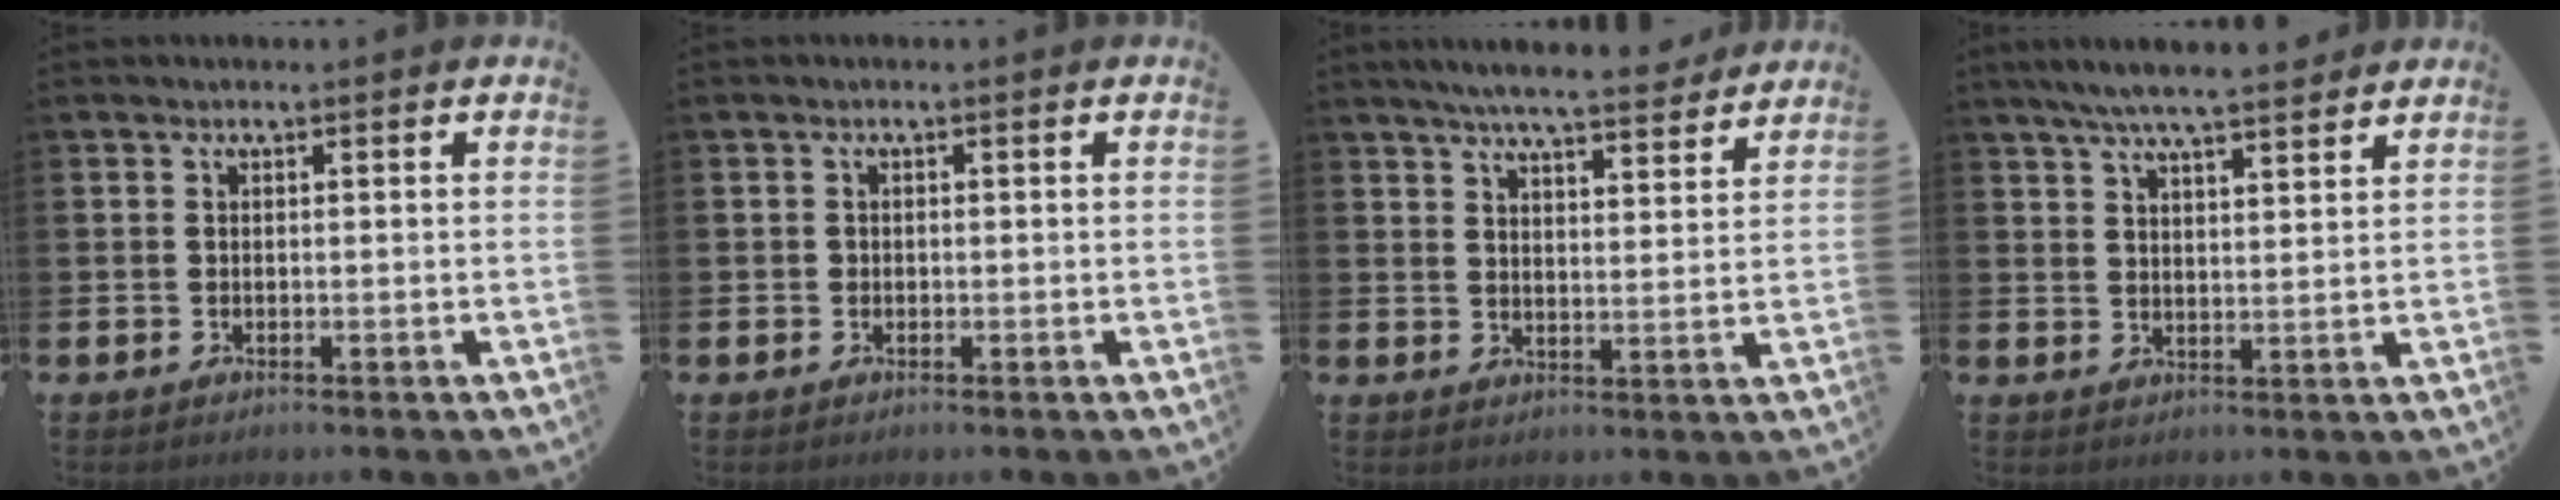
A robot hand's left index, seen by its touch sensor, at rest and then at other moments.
{"total": 0.7, "force": [-0.1, 0.6, 0.2], "torque": [-0.003, 0.004, -0.004]}
{"total": 6.4, "force": [6.1, 0.4, 1.9], "torque": [-0.046, -0.034, 0.105]}
{"total": 6.4, "force": [6.0, 0.5, 2.3], "torque": [-0.058, -0.022, 0.108]}